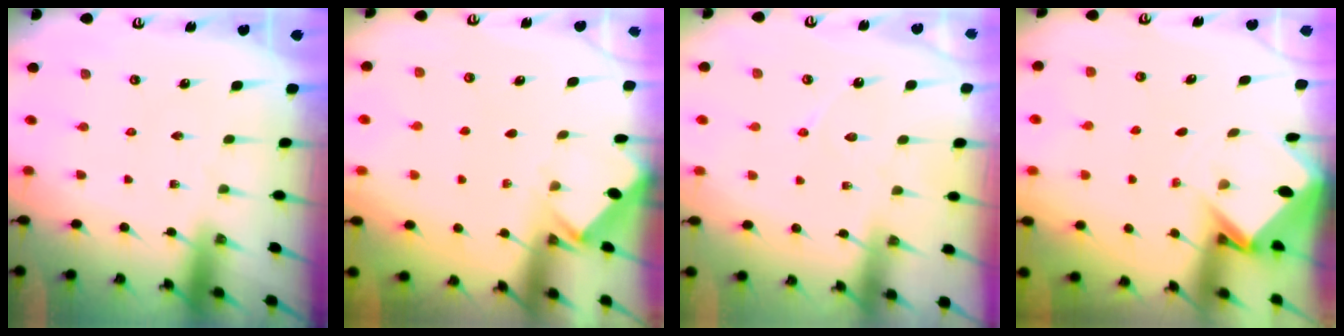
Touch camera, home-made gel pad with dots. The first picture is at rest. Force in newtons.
{"total": 2.5, "press": 2.4, "slide": 0.4}
{"total": 4.0, "press": 4.0, "slide": 0.4}
{"total": 3.1, "press": 3.1, "slide": 0.2}